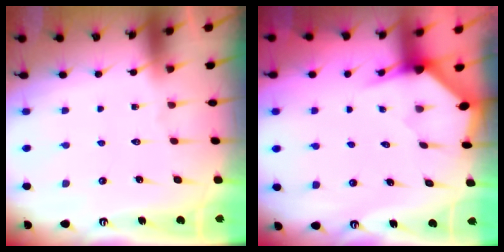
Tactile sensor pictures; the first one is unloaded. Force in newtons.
{"total": 2.8, "press": 2.8, "slide": 0.2}